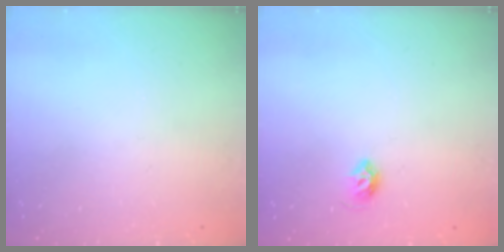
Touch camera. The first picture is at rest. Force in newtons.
{"total": 5.6, "press": 5.5, "slide": 1.0}